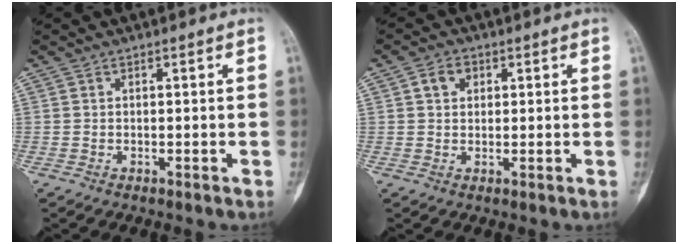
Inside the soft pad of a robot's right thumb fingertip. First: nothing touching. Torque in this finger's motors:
{"motor_torque": [0.42, 0.50, 0.08, -0.21, -0.02]}